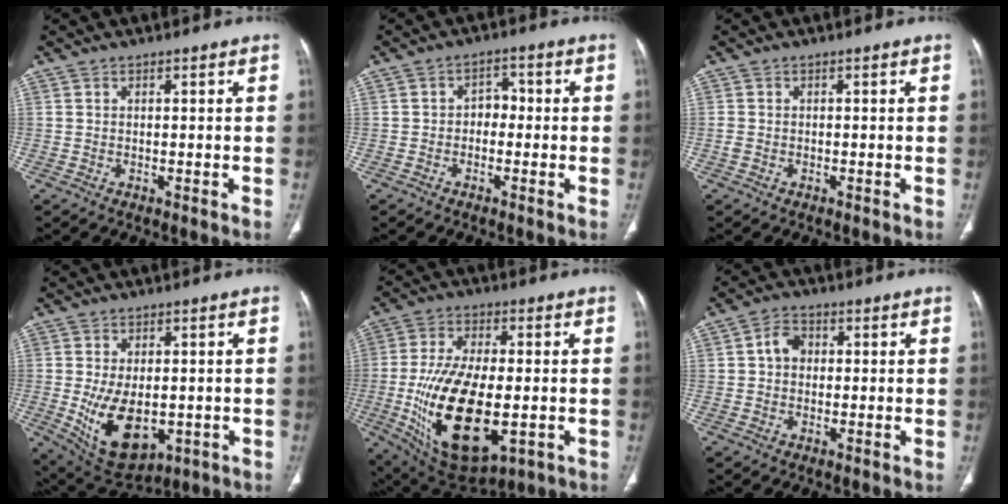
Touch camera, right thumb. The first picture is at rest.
{"total": 3.3, "force": [-0.6, 2.5, 2.1], "torque": [-0.013, 0.019, -0.021]}
{"total": 0.9, "force": [-0.3, 0.7, 0.6], "torque": [-0.017, -0.001, -0.007]}
{"total": 12.2, "force": [-2.2, 7.2, 9.6], "torque": [-0.149, -0.011, -0.012]}
{"total": 21.4, "force": [-4.1, 10.3, 18.3], "torque": [-0.343, -0.011, -0.049]}
{"total": 4.2, "force": [0.4, 3.4, 2.4], "torque": [-0.031, 0.013, -0.001]}